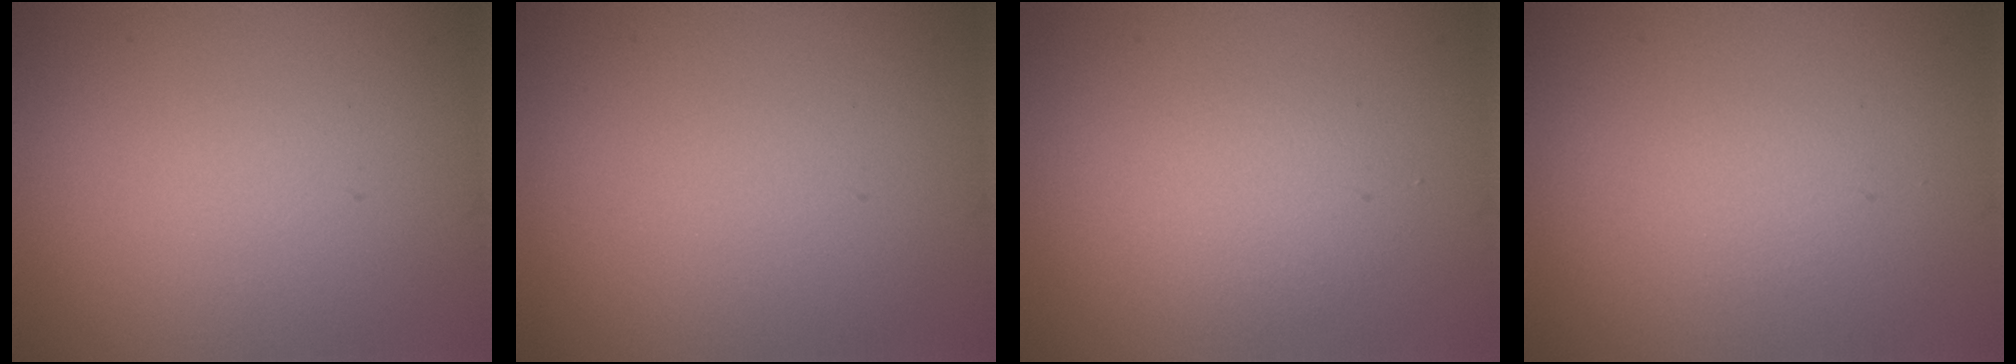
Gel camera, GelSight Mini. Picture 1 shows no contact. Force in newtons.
{"total": 0.0}
{"total": 2.0, "press": 2.0, "slide": 0.2}
{"total": 0.7, "press": 0.7, "slide": 0.0}